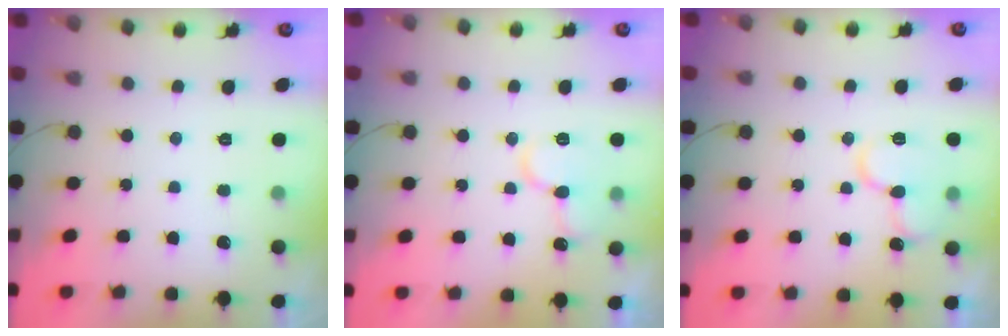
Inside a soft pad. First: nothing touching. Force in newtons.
{"total": 11.5, "press": 11.4, "slide": 1.4}
{"total": 12.4, "press": 12.3, "slide": 1.5}